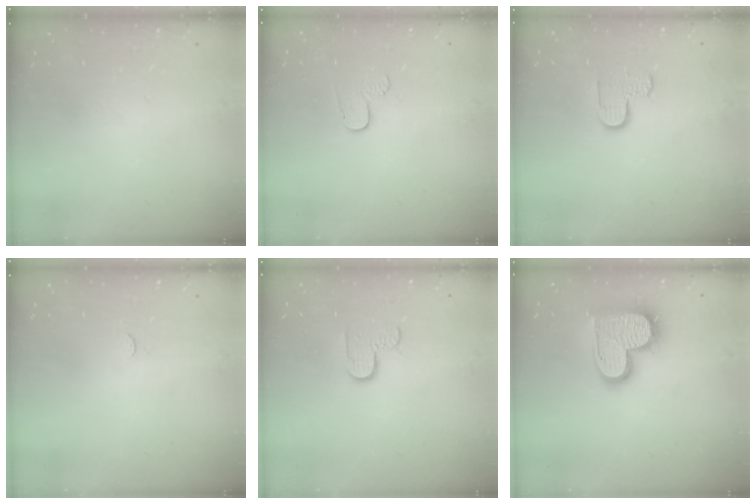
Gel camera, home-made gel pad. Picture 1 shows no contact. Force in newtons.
{"total": 5.7, "press": 5.7, "slide": 0.5}
{"total": 5.7, "press": 5.7, "slide": 0.4}
{"total": 2.9, "press": 2.8, "slide": 0.4}
{"total": 4.8, "press": 4.8, "slide": 0.4}
{"total": 16.6, "press": 16.5, "slide": 1.2}